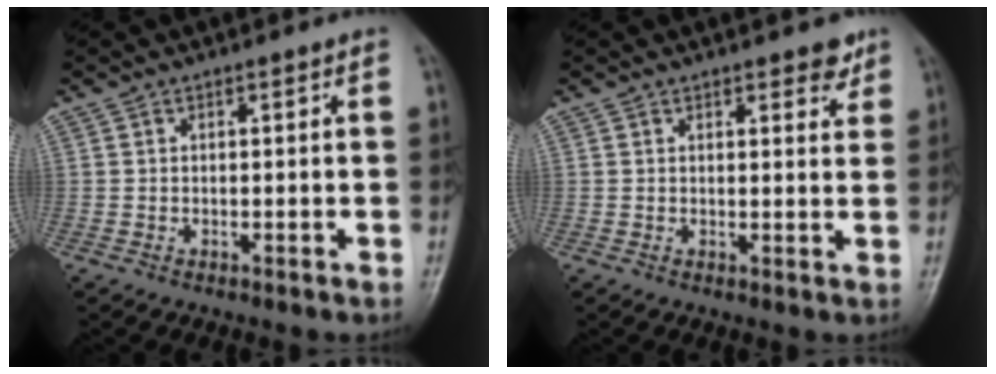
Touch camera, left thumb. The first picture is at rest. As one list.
[{"total": 3.5, "force": [2.4, 1.5, 2.1], "torque": [-0.007, -0.012, 0.028]}]